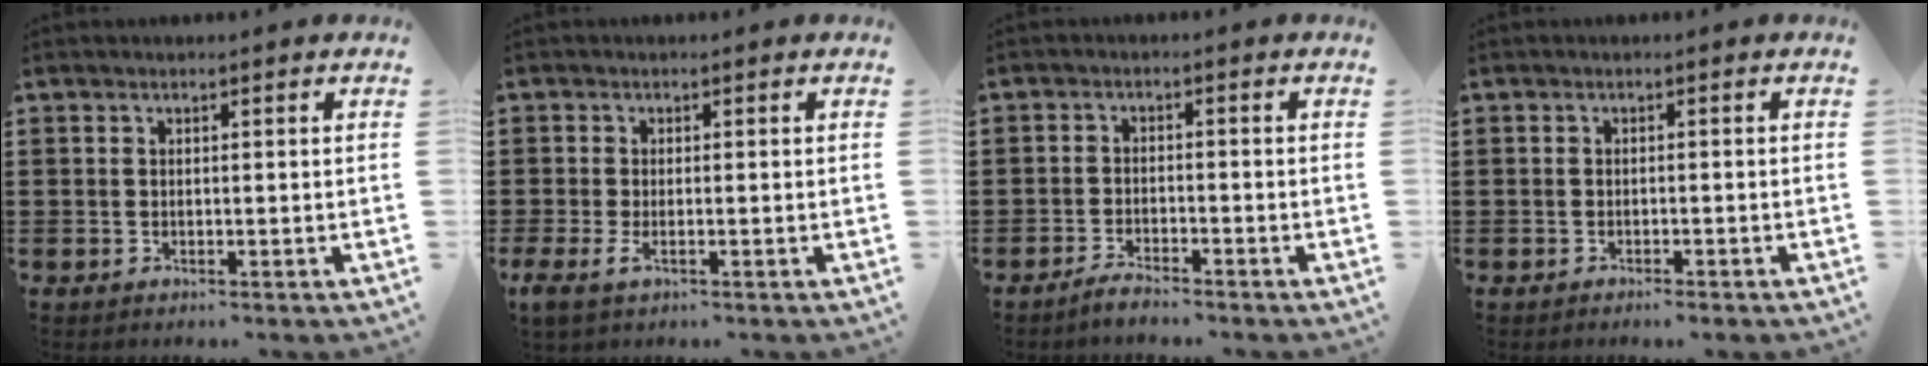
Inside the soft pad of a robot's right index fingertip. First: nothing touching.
{"total": 1.7, "force": [-0.6, 0.5, 1.5], "torque": [-0.042, -0.008, -0.015]}
{"total": 2.3, "force": [-2.2, 0.0, 0.4], "torque": [-0.011, 0.002, -0.043]}
{"total": 0.9, "force": [-0.9, -0.1, 0.2], "torque": [-0.006, -0.003, -0.017]}